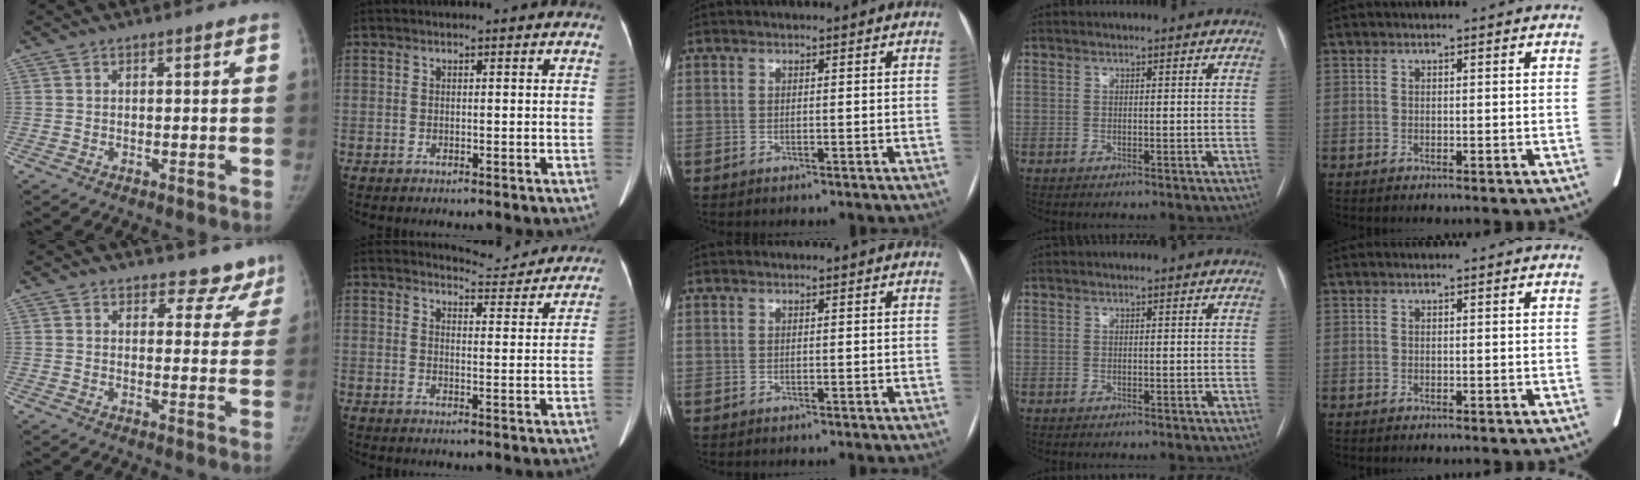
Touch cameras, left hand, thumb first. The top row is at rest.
{"thumb": {"total": 8.6, "force": [7.7, 3.8, 0.4], "torque": [0.051, -0.044, 0.068]}, "index": {"total": 8.9, "force": [8.9, 1.0, 0.0], "torque": [0.006, -0.015, 0.099]}}